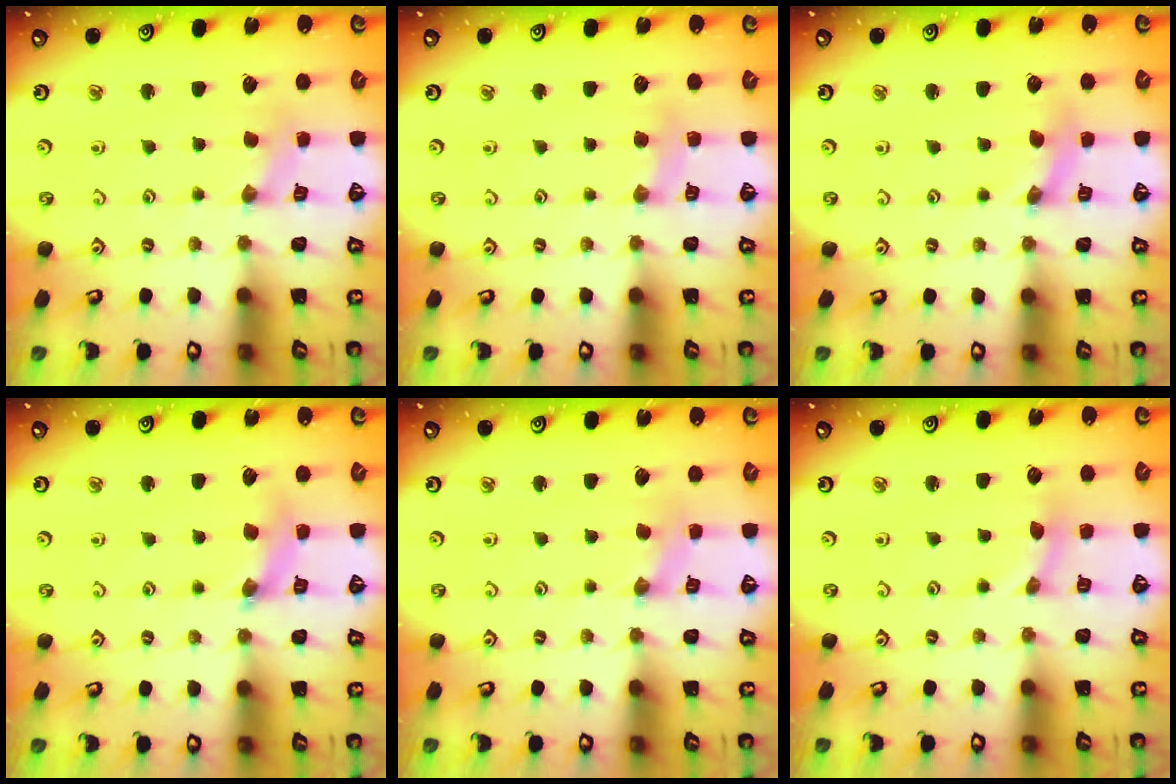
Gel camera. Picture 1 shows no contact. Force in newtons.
{"total": 3.8, "press": 3.8, "slide": 0.6}
{"total": 1.5, "press": 1.4, "slide": 0.3}
{"total": 5.1, "press": 5.1, "slide": 0.5}
{"total": 0.0}
{"total": 1.9, "press": 1.9, "slide": 0.4}